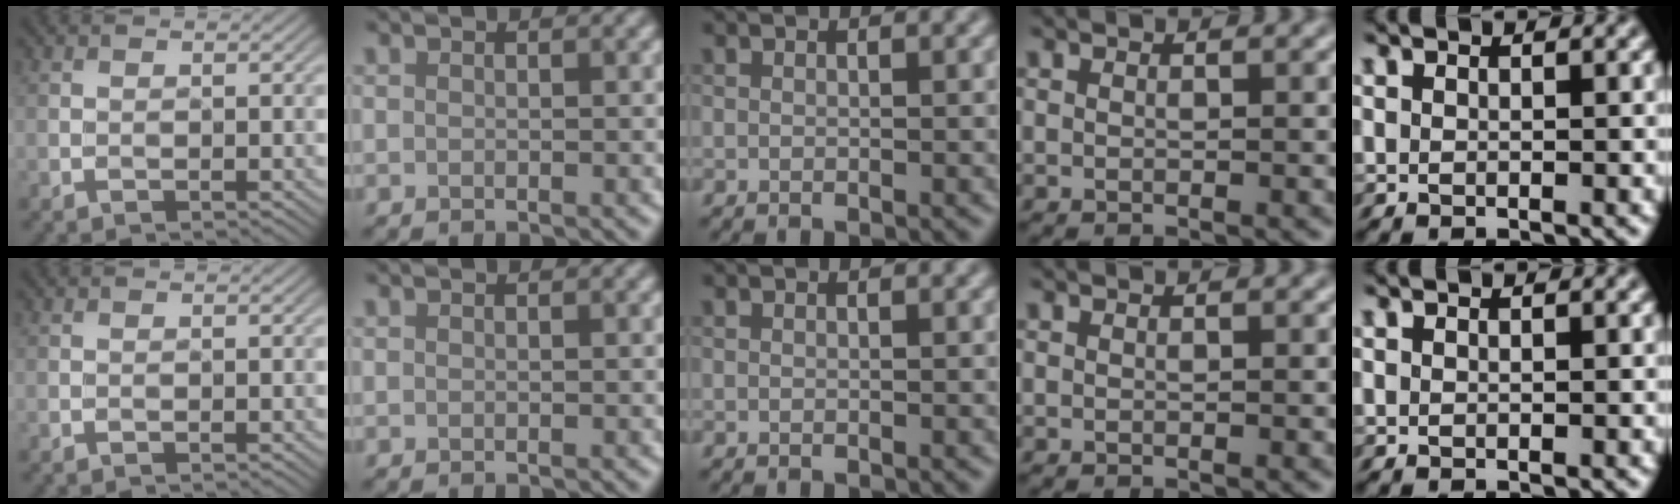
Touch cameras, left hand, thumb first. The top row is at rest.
{}